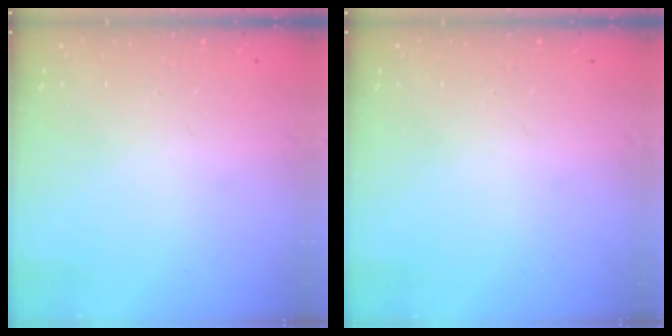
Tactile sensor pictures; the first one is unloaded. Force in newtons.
{"total": 0.0}